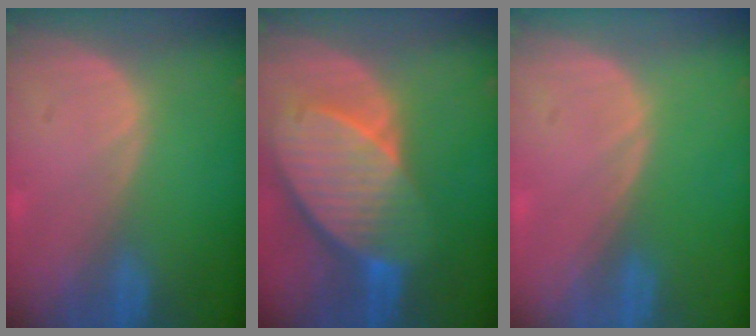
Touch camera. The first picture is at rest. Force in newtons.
{"total": 10.5, "press": 9.1, "slide": 5.1}
{"total": 0.0}